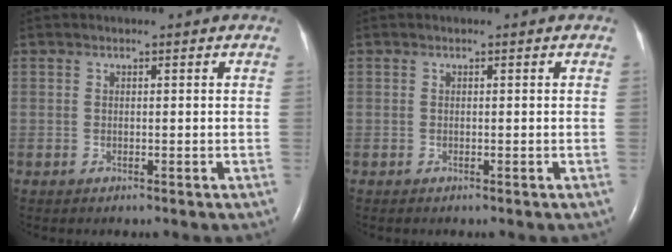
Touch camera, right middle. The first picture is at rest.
{"total": 0.0}